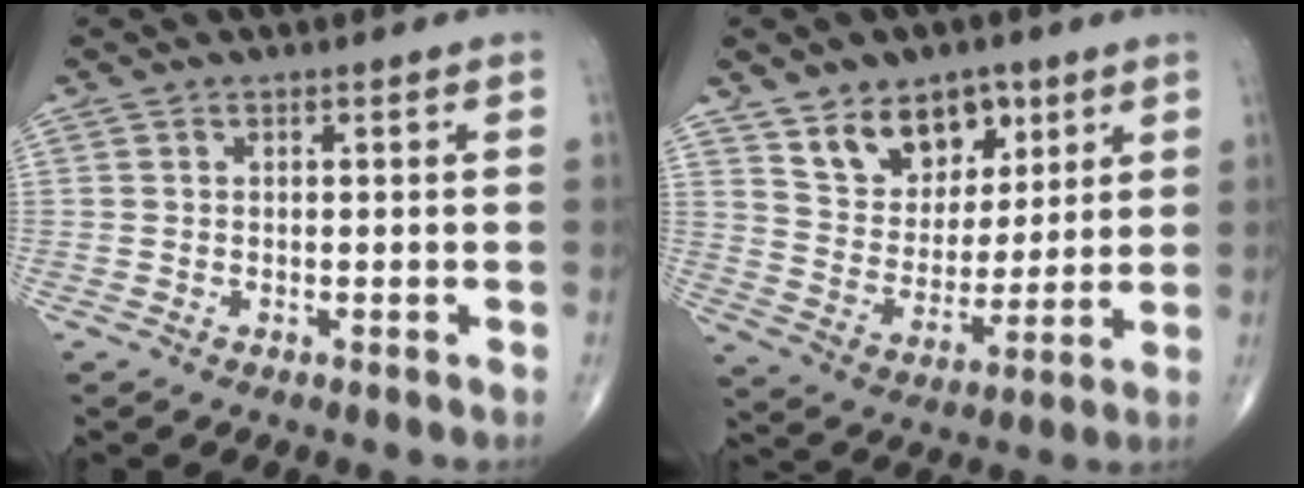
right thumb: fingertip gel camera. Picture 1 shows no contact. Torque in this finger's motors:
{"motor_torque": [-0.81, 1.01, 0.71, 0.90, 0.06]}